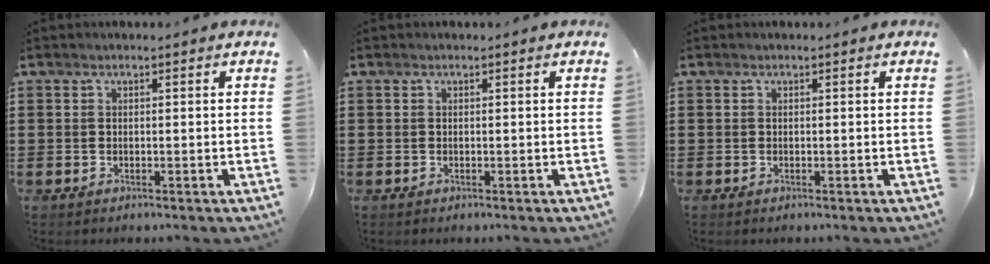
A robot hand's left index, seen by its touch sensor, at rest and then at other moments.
{"total": 0.0}
{"total": 0.0}